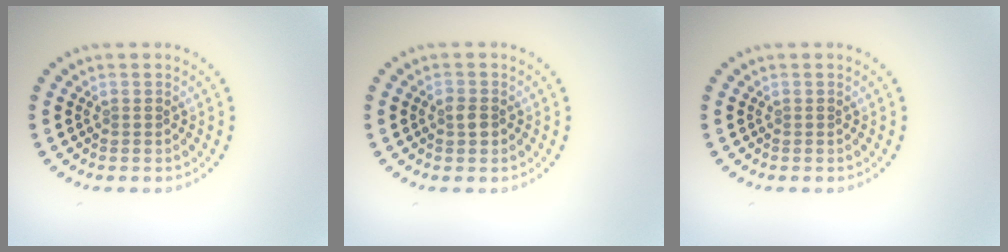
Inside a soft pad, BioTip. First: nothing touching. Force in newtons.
{"total": 1.2, "press": 1.2, "slide": 0.2}
{"total": 0.0}